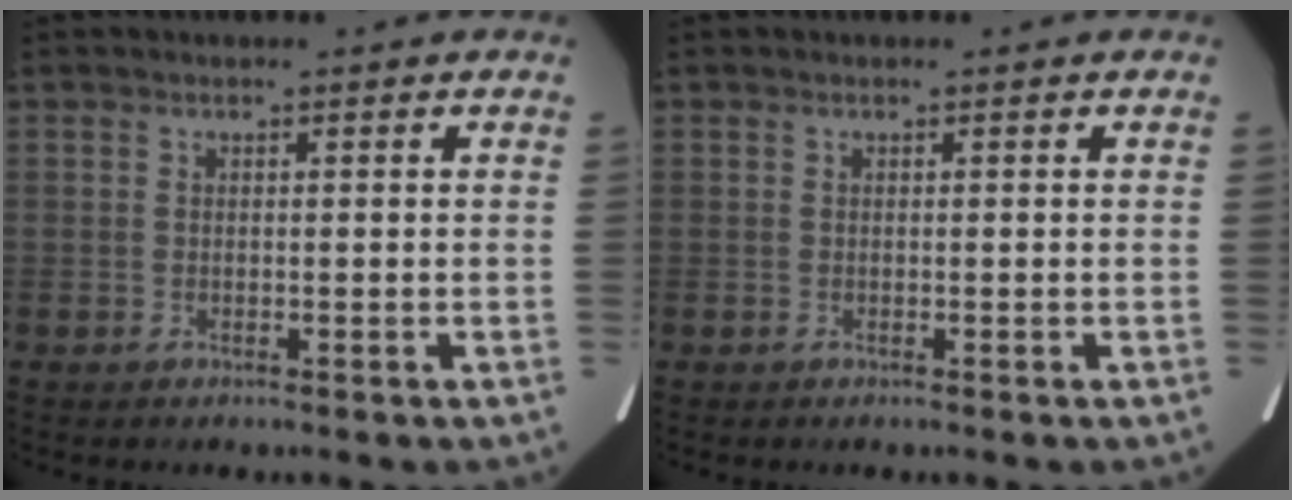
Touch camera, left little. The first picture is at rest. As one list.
[{"total": 0.0}]